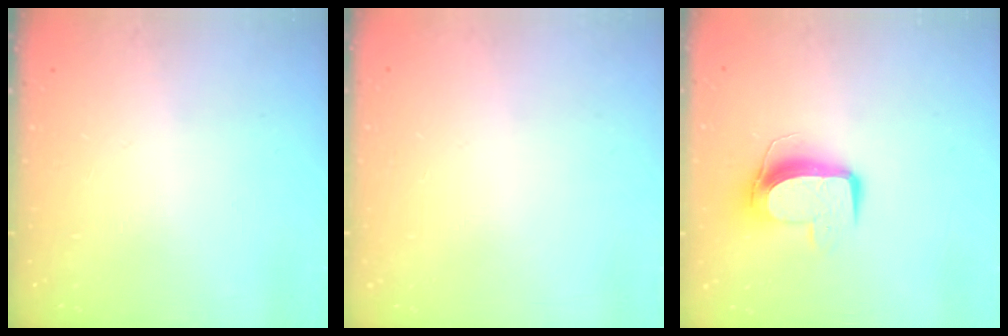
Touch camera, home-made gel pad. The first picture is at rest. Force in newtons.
{"total": 0.0}
{"total": 10.2, "press": 10.2, "slide": 0.8}